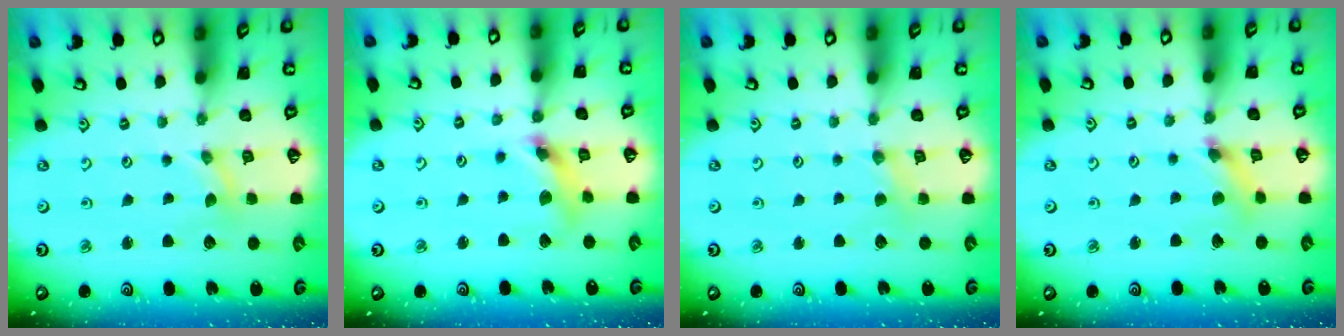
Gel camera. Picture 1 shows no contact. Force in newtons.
{"total": 9.2, "press": 9.2, "slide": 1.0}
{"total": 2.5, "press": 2.5, "slide": 0.3}
{"total": 4.2, "press": 4.2, "slide": 0.3}